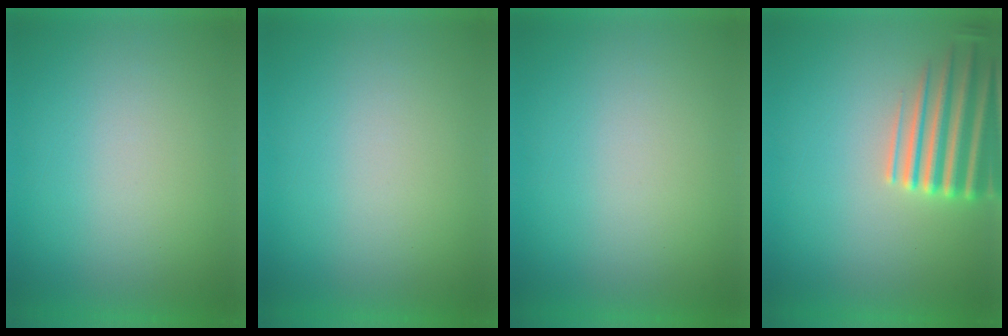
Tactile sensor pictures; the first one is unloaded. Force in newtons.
{"total": 0.0}
{"total": 0.0}
{"total": 6.0}